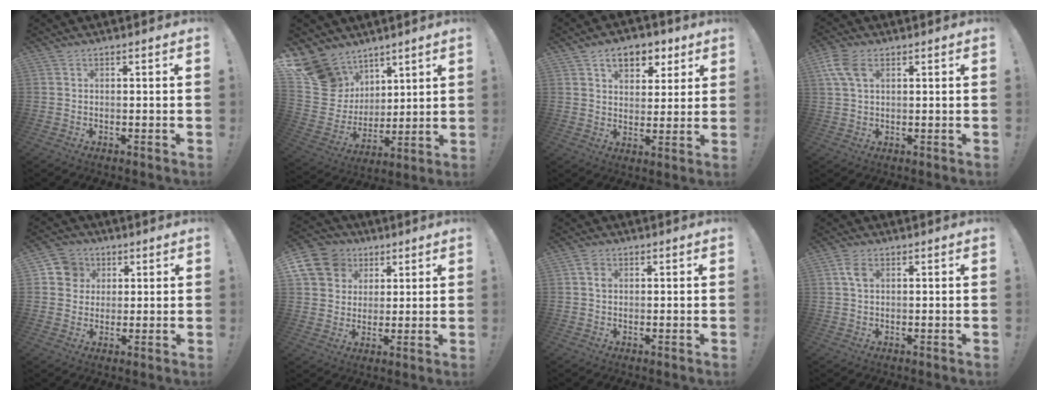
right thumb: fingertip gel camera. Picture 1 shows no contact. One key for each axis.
{"total": 15.6, "fx": 9.5, "fy": 11.7, "fz": 3.9, "tx": -0.082, "ty": -0.063, "tz": 0.201}
{"total": 9.5, "fx": 5.1, "fy": 6.4, "fz": 4.8, "tx": -0.065, "ty": -0.021, "tz": 0.092}
{"total": 6.7, "fx": 2.3, "fy": 4.0, "fz": 4.9, "tx": -0.108, "ty": 0.003, "tz": 0.047}
{"total": 8.4, "fx": 2.4, "fy": 7.8, "fz": 1.8, "tx": -0.019, "ty": -0.007, "tz": 0.049}
{"total": 13.9, "fx": 5.5, "fy": 11.5, "fz": 5.4, "tx": -0.087, "ty": -0.026, "tz": 0.113}
{"total": 2.1, "fx": 0.4, "fy": 1.6, "fz": 1.2, "tx": -0.017, "ty": 0.002, "tz": 0.006}
{"total": 3.6, "fx": 1.2, "fy": 2.0, "fz": 2.7, "tx": -0.048, "ty": 0.001, "tz": 0.022}